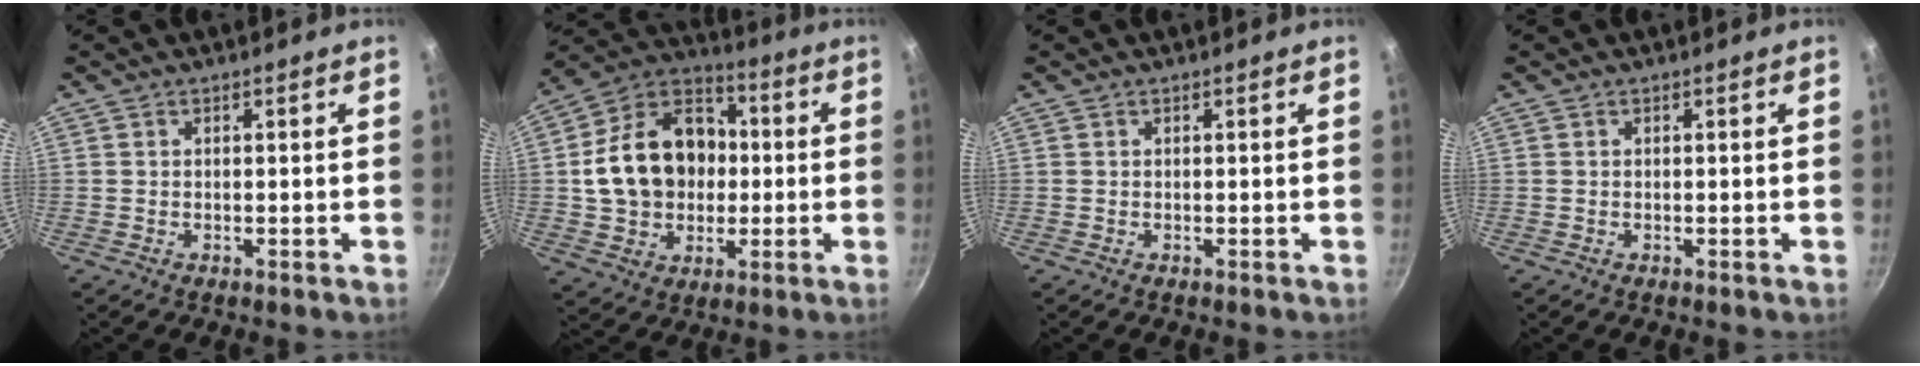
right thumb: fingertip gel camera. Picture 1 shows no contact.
{"total": 19.0, "force": [0.3, 14.9, 11.8], "torque": [-0.174, 0.037, 0.001]}
{"total": 0.0}
{"total": 0.0}